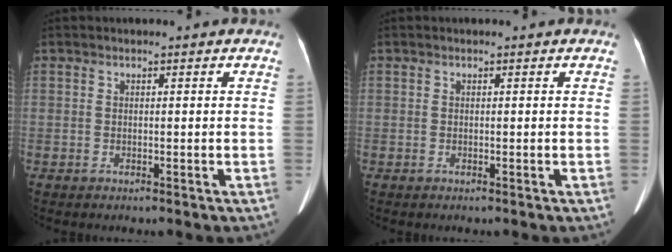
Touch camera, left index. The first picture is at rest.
{"total": 0.0}